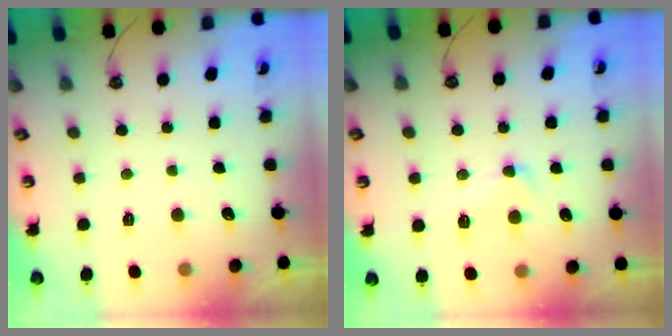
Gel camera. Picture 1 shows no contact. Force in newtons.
{"total": 1.7, "press": 1.4, "slide": 0.9}